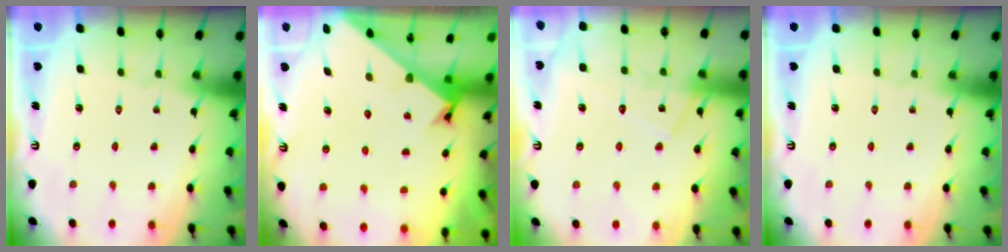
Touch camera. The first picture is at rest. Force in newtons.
{"total": 2.5, "press": 2.5, "slide": 0.2}
{"total": 12.6, "press": 12.5, "slide": 0.8}
{"total": 0.0}